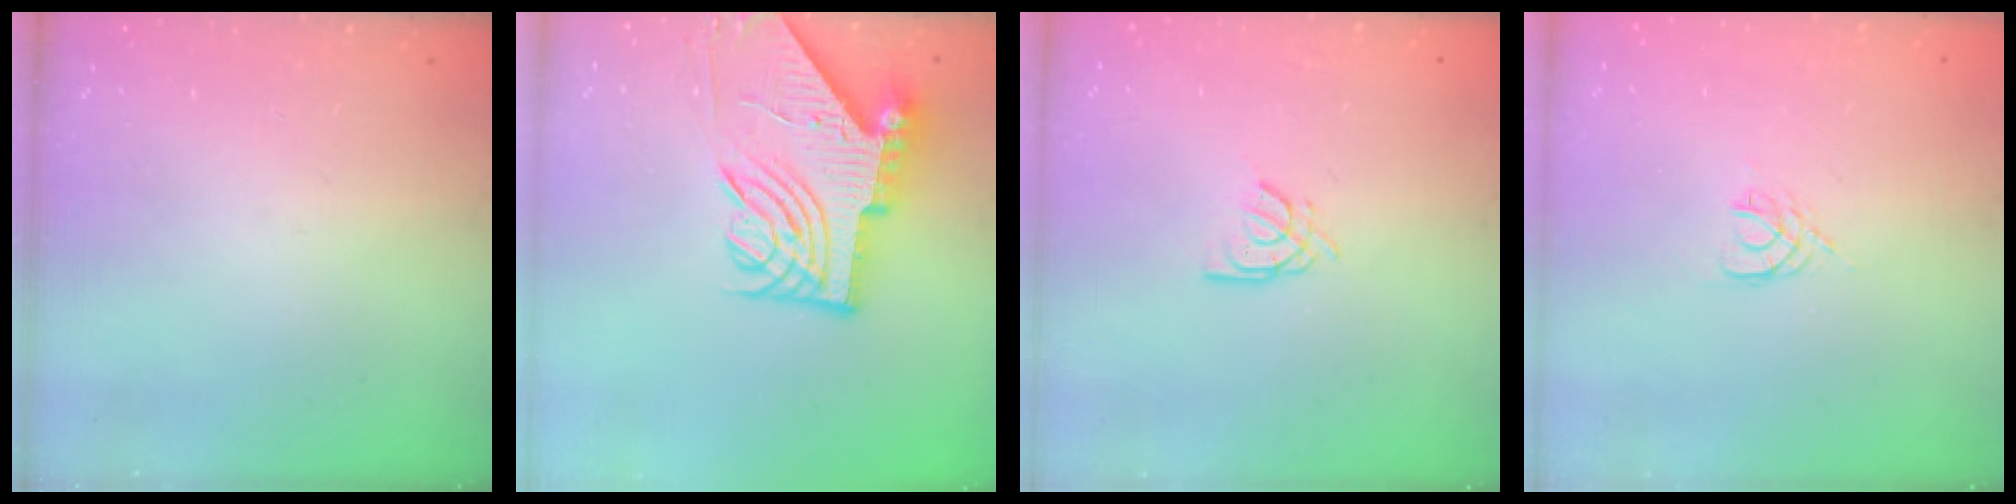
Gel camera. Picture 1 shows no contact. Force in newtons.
{"total": 11.4, "press": 11.3, "slide": 1.6}
{"total": 3.3, "press": 3.3, "slide": 0.3}
{"total": 2.4, "press": 2.3, "slide": 0.4}